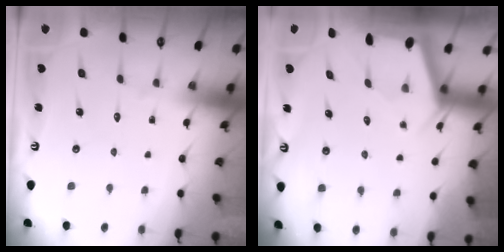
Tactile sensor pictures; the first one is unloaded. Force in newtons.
{"total": 2.9, "press": 2.9, "slide": 0.1}